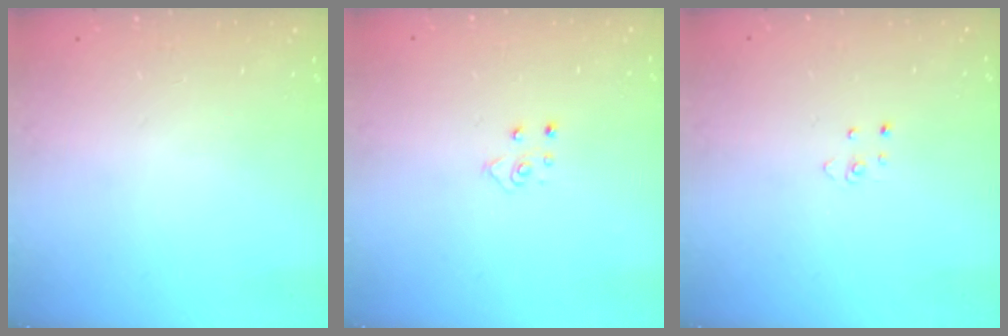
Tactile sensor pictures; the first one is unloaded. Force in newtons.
{"total": 4.7, "press": 4.7, "slide": 0.4}
{"total": 2.7, "press": 2.7, "slide": 0.3}